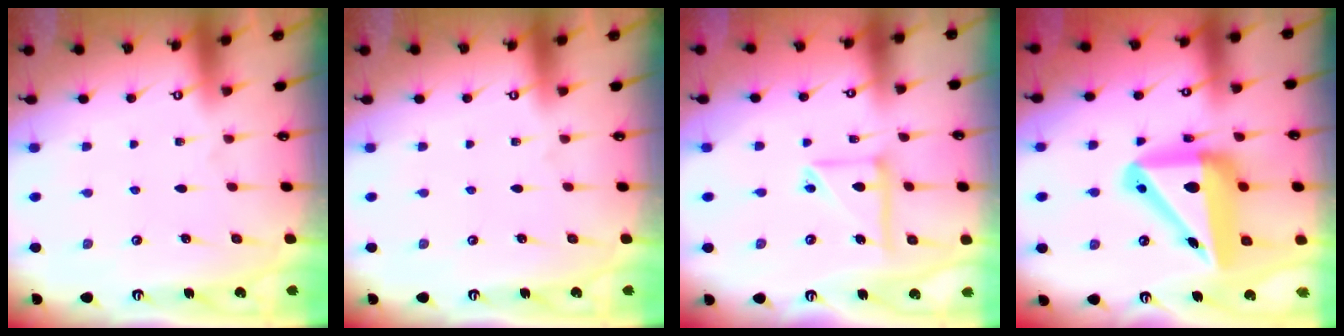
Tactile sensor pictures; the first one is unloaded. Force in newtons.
{"total": 0.0}
{"total": 10.6, "press": 10.5, "slide": 0.9}
{"total": 19.3, "press": 18.9, "slide": 3.6}